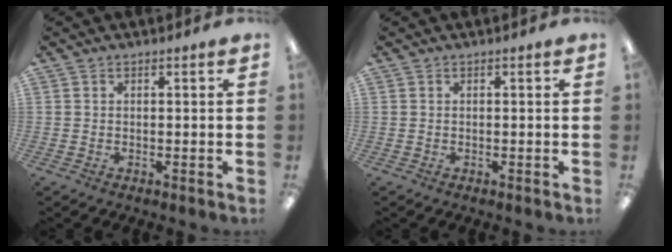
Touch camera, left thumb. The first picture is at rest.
{"total": 0.0}